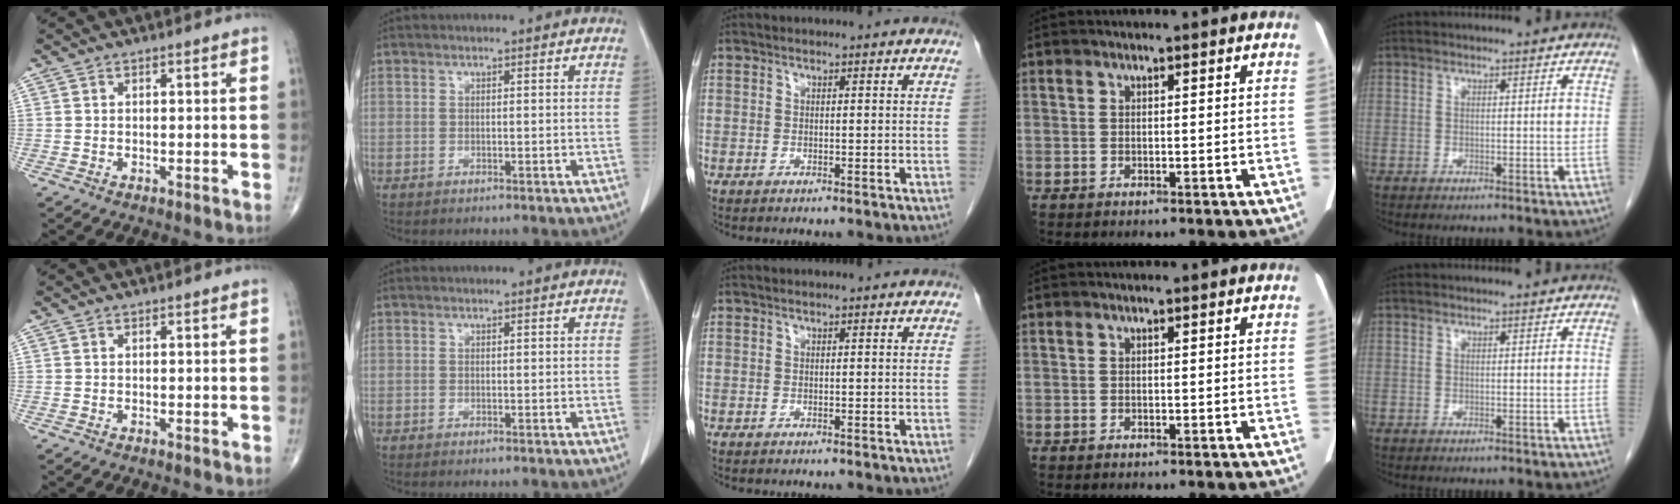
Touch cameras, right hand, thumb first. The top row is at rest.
{}